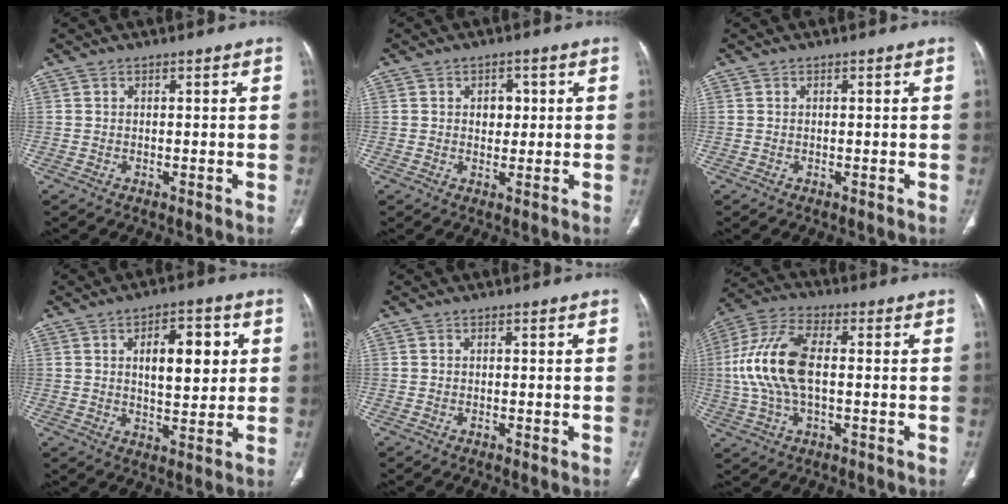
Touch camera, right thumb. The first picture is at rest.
{"total": 3.3, "force": [0.6, 2.5, 2.0], "torque": [-0.010, 0.001, 0.008]}
{"total": 0.0}
{"total": 10.3, "force": [2.5, 4.9, 8.7], "torque": [-0.098, -0.005, 0.038]}
{"total": 0.6, "force": [-0.3, 0.2, 0.4], "torque": [-0.012, -0.001, -0.005]}
{"total": 13.7, "force": [0.1, 6.6, 12.0], "torque": [-0.266, 0.025, -0.001]}